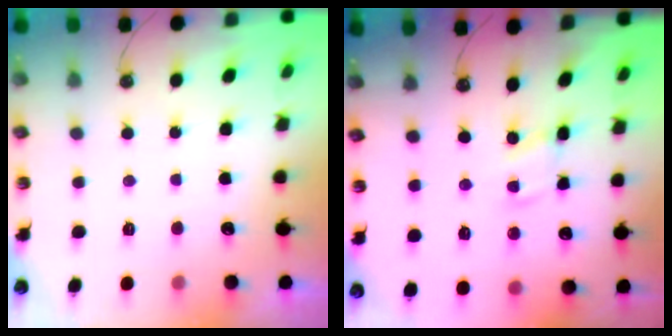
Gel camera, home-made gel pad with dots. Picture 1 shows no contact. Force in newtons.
{"total": 1.8, "press": 1.8, "slide": 0.2}